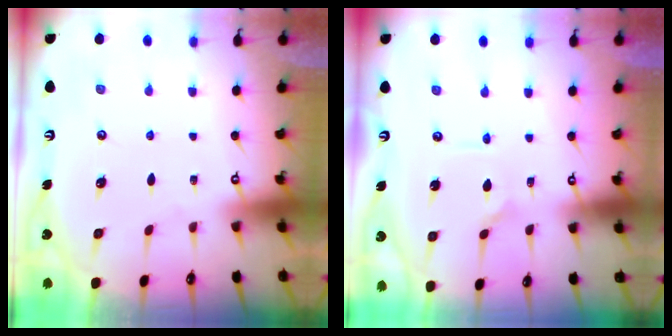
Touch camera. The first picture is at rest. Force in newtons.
{"total": 2.3, "press": 2.3, "slide": 0.1}